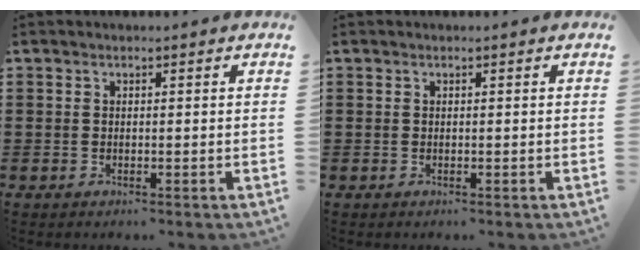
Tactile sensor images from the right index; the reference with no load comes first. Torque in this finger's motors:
{"motor_torque": [0.12, 0.05, 0.01, -0.01]}